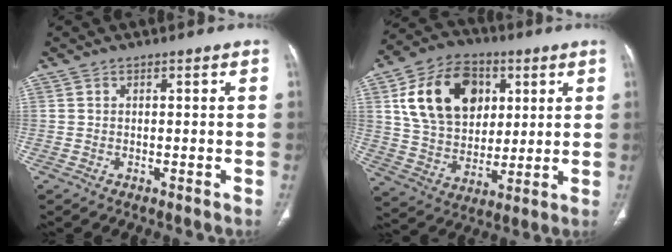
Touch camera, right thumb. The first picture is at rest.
{"total": 19.2, "force": [6.0, 13.9, 11.8], "torque": [-0.178, -0.007, 0.112]}